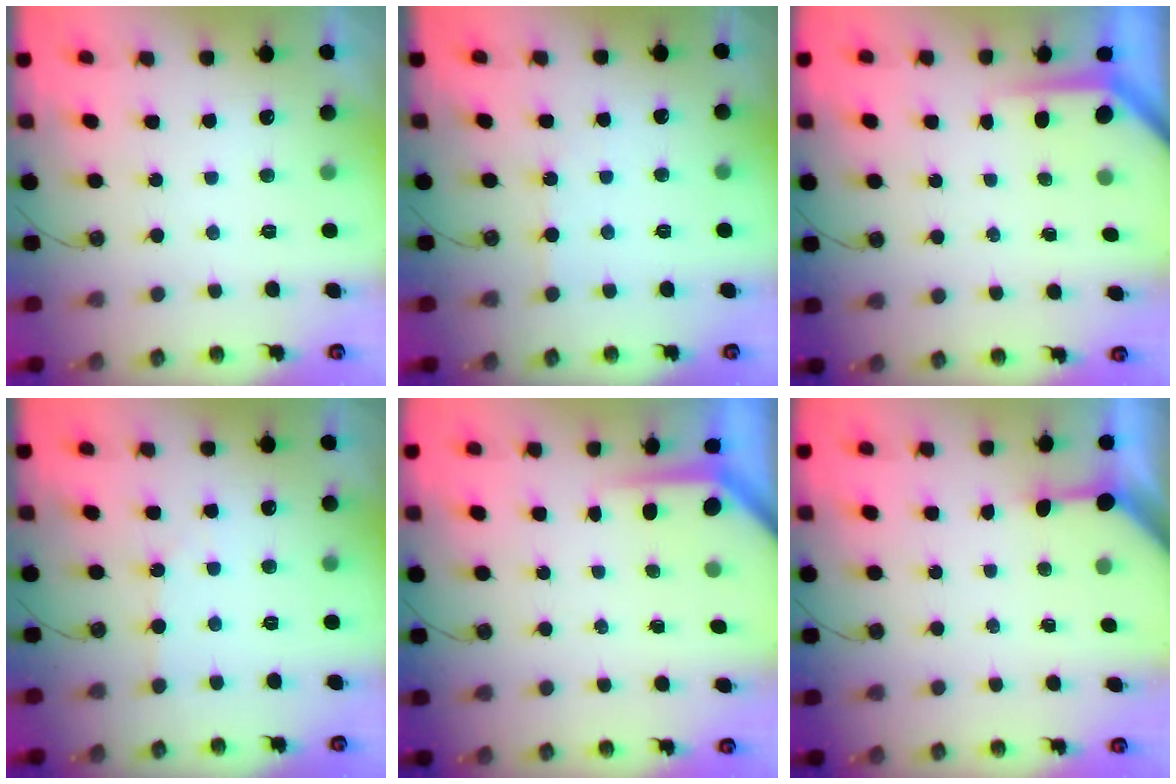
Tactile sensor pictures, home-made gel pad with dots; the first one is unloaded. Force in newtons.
{"total": 2.5, "press": 2.4, "slide": 0.5}
{"total": 3.8, "press": 3.8, "slide": 0.3}
{"total": 2.8, "press": 2.8, "slide": 0.5}
{"total": 3.8, "press": 3.8, "slide": 0.3}
{"total": 3.3, "press": 3.3, "slide": 0.3}